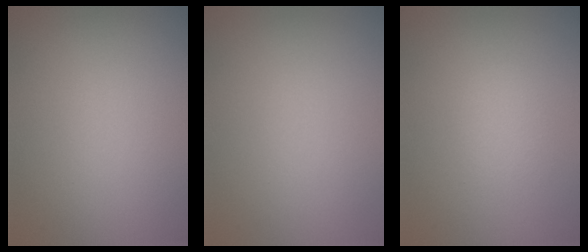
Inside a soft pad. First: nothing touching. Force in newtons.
{"total": 0.0}
{"total": 1.2, "press": 1.2, "slide": 0.0}